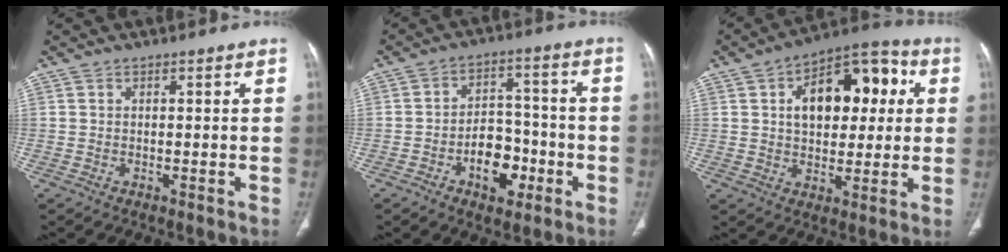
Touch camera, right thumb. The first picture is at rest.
{"total": 9.7, "force": [-4.1, 6.1, 6.3], "torque": [-0.065, 0.039, -0.063]}
{"total": 17.2, "force": [3.9, 10.1, 13.4], "torque": [-0.154, 0.022, 0.054]}